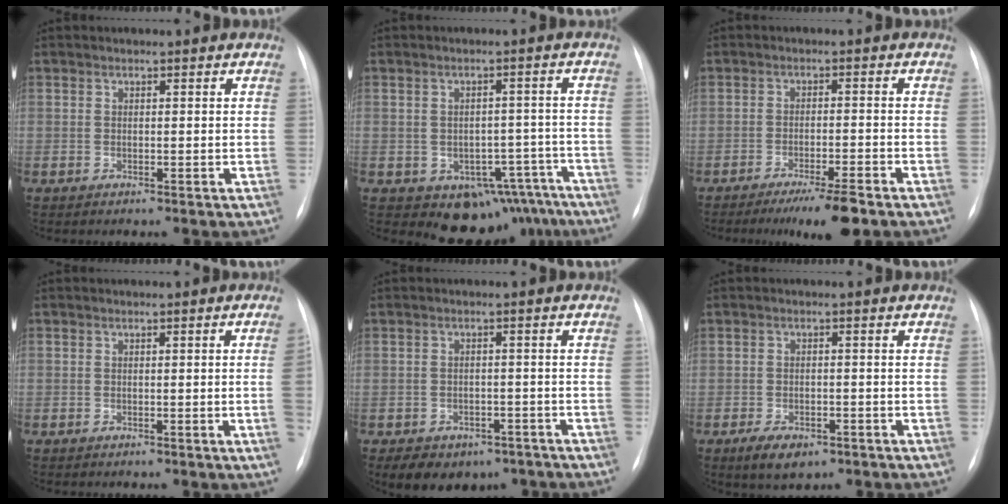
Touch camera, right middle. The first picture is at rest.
{"total": 10.6, "force": [-7.5, 6.9, 3.0], "torque": [-0.008, 0.037, -0.091]}
{"total": 6.6, "force": [-4.8, 0.2, 4.5], "torque": [-0.068, -0.014, -0.078]}
{"total": 1.8, "force": [-0.4, -0.4, 1.7], "torque": [-0.024, 0.001, -0.005]}
{"total": 8.8, "force": [-6.0, 5.6, 3.2], "torque": [-0.047, 0.014, -0.076]}
{"total": 5.0, "force": [-3.1, 2.6, 3.0], "torque": [-0.054, -0.004, -0.044]}